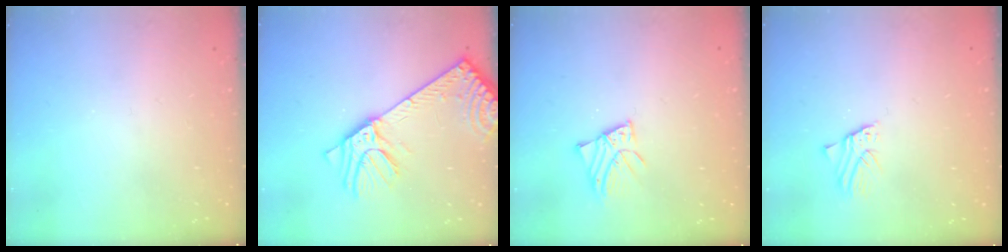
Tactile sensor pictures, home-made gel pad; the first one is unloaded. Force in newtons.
{"total": 11.6, "press": 11.3, "slide": 2.5}
{"total": 3.0, "press": 3.0, "slide": 0.5}
{"total": 1.3, "press": 1.3, "slide": 0.0}